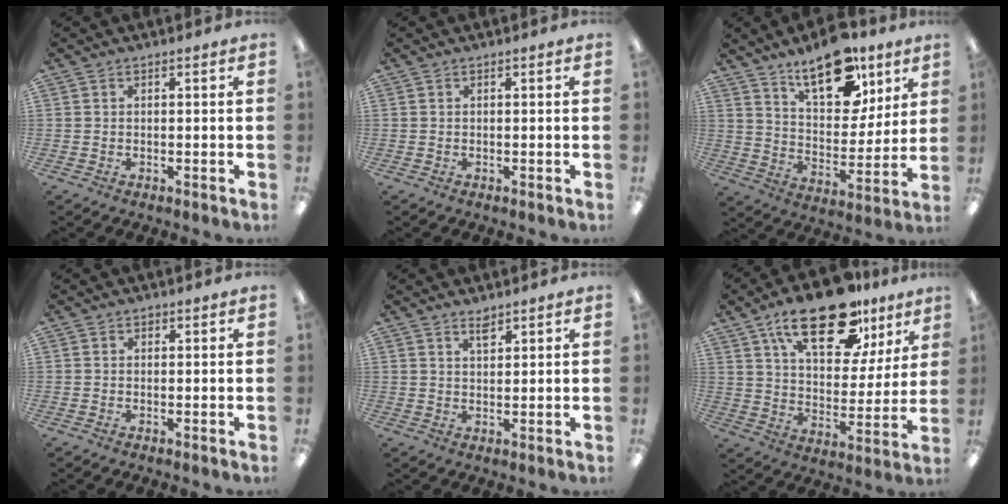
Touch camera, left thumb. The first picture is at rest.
{"total": 0.0}
{"total": 17.9, "force": [11.9, 8.8, 10.0], "torque": [-0.145, -0.064, 0.206]}
{"total": 0.6, "force": [0.4, 0.4, 0.2], "torque": [-0.004, 0.003, 0.007]}
{"total": 2.8, "force": [2.3, 0.9, 1.3], "torque": [-0.022, -0.006, 0.042]}
{"total": 22.0, "force": [14.2, 9.7, 13.7], "torque": [-0.210, -0.073, 0.238]}